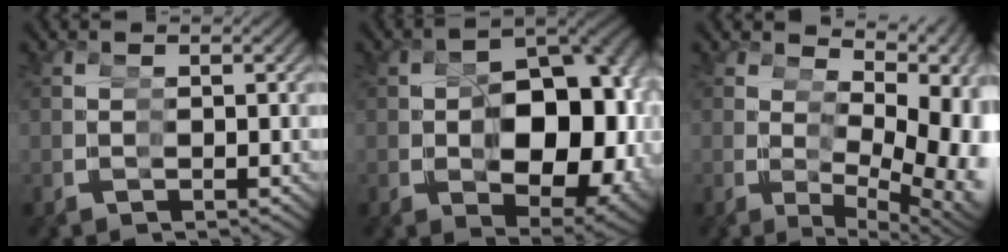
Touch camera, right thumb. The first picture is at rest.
{"total": 17.5, "force": [-1.7, 10.9, 13.6], "torque": [-0.222, -0.057, 0.005]}
{"total": 8.7, "force": [0.7, 4.1, 7.6], "torque": [-0.111, -0.018, 0.030]}